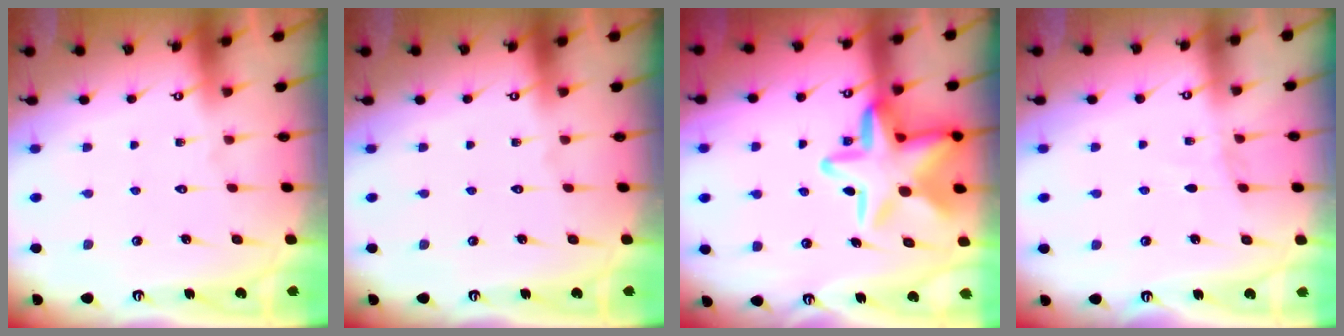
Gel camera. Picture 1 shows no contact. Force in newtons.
{"total": 0.0}
{"total": 18.0, "press": 17.9, "slide": 2.0}
{"total": 3.4, "press": 3.4, "slide": 0.4}